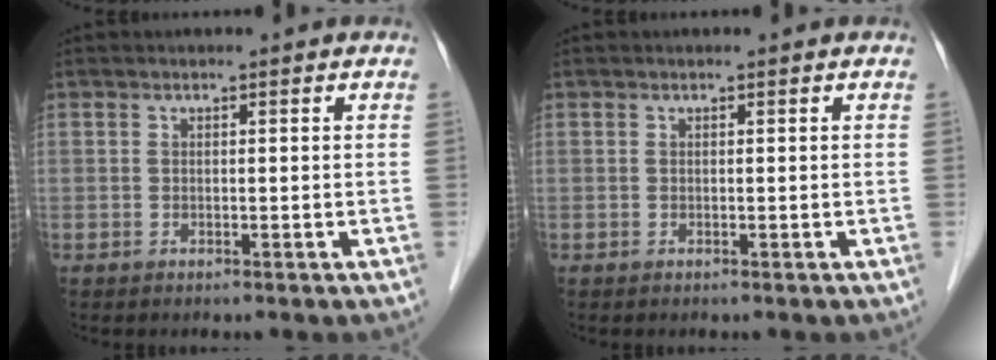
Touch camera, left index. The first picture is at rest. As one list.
[{"total": 0.0}]